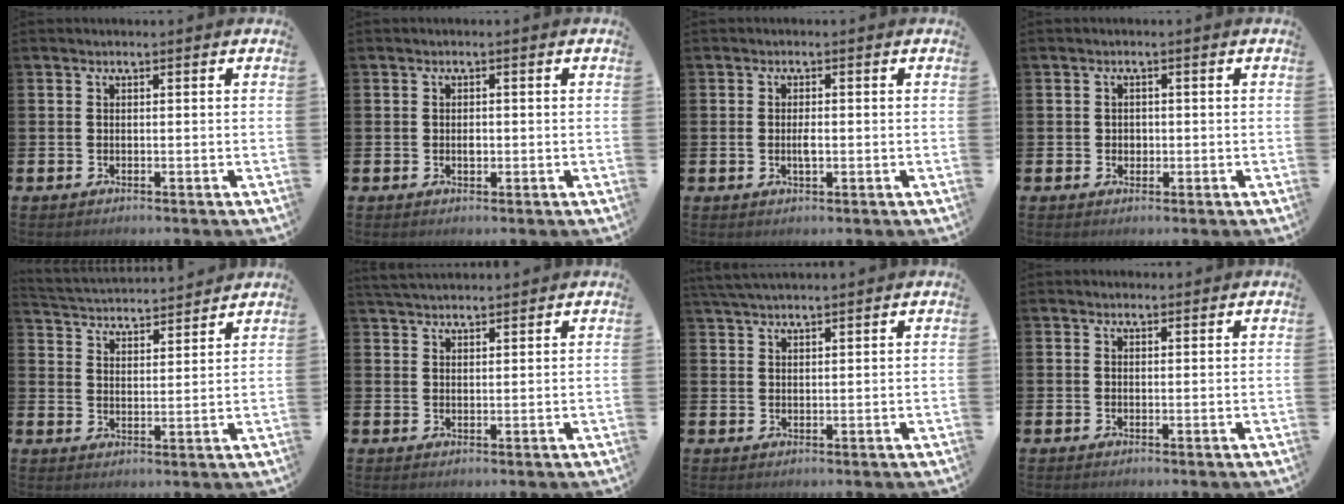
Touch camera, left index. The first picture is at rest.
{"total": 1.1, "force": [-0.1, 0.7, 0.8], "torque": [-0.005, 0.000, -0.005]}
{"total": 1.8, "force": [-0.2, 0.7, 1.7], "torque": [-0.029, -0.001, -0.005]}
{"total": 1.2, "force": [0.2, 1.1, 0.4], "torque": [0.002, 0.005, 0.000]}
{"total": 4.2, "force": [4.1, 0.5, -0.3], "torque": [-0.020, -0.033, 0.071]}
{"total": 3.2, "force": [3.2, 0.5, 0.6], "torque": [-0.018, -0.010, 0.059]}
{"total": 3.1, "force": [2.9, 0.3, 0.9], "torque": [-0.033, -0.002, 0.057]}
{"total": 1.1, "force": [0.9, 0.4, 0.2], "torque": [0.003, 0.003, 0.015]}